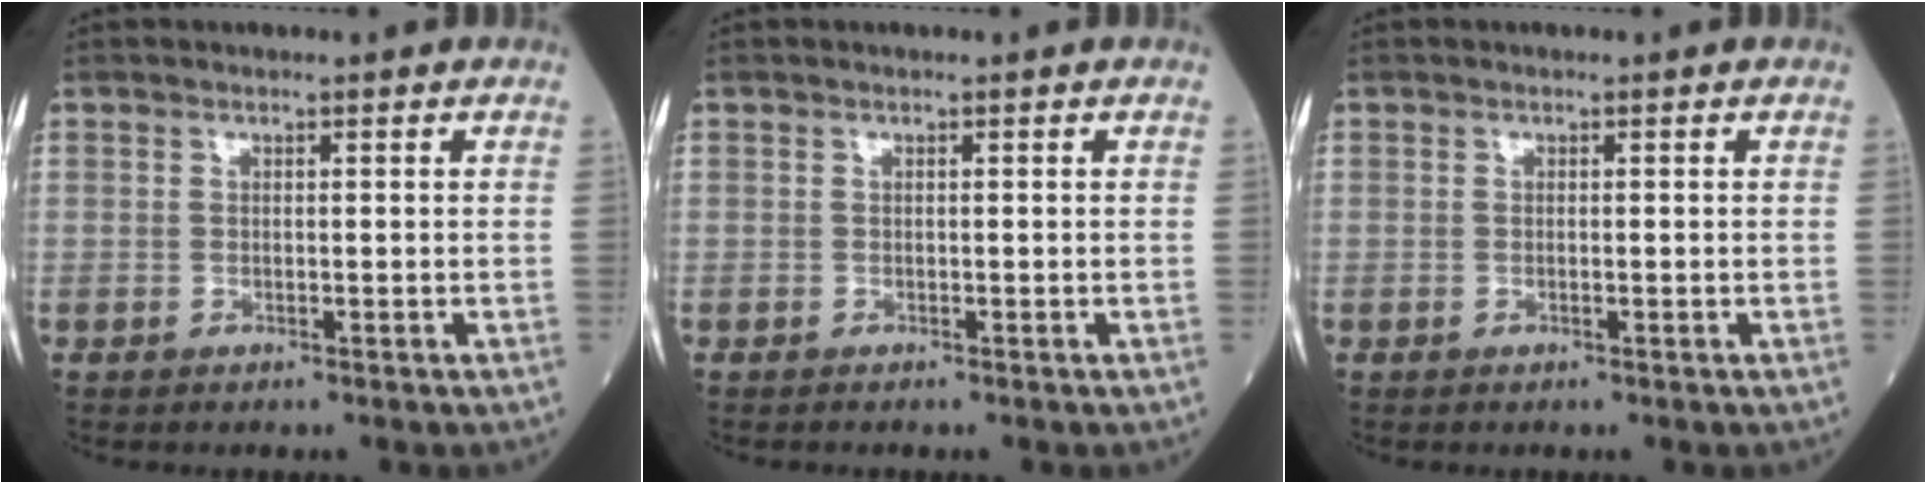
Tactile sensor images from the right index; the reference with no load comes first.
{"total": 0.0}
{"total": 0.0}